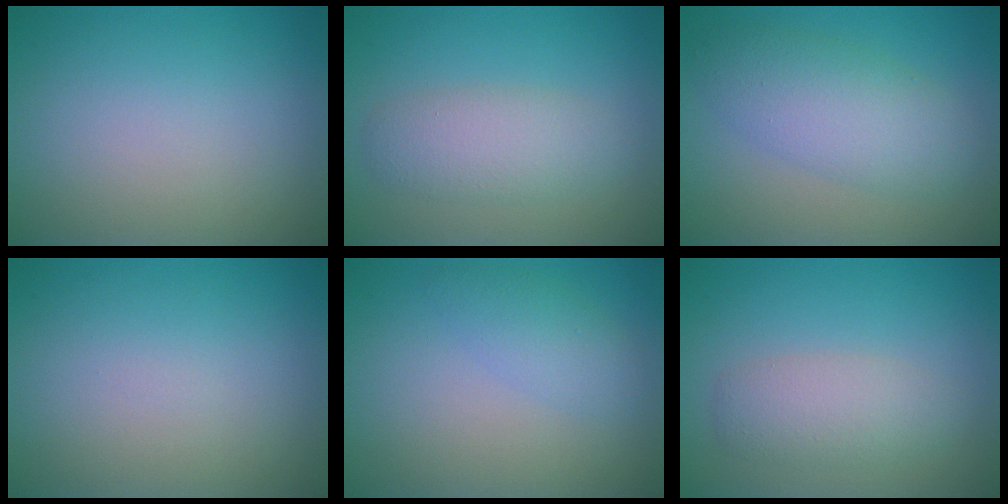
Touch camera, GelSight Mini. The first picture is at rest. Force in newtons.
{"total": 3.5, "press": 3.5, "slide": 0.3}
{"total": 5.3, "press": 5.3, "slide": 0.0}
{"total": 0.0}
{"total": 2.2, "press": 2.2, "slide": 0.0}
{"total": 3.0, "press": 3.0, "slide": 0.2}